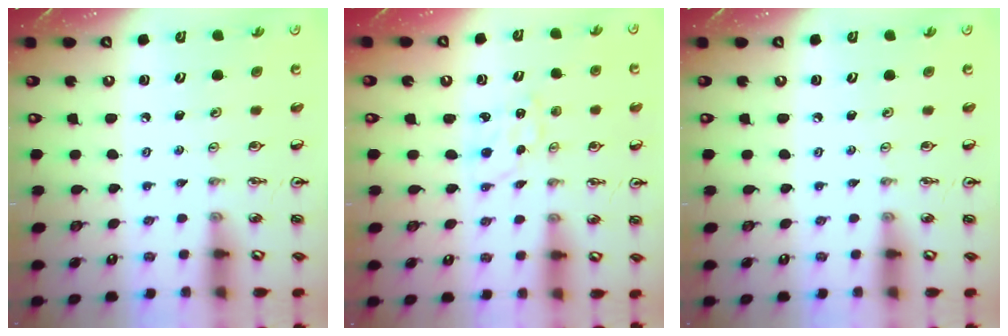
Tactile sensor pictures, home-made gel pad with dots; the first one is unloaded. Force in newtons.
{"total": 1.7, "press": 1.7, "slide": 0.3}
{"total": 0.0}